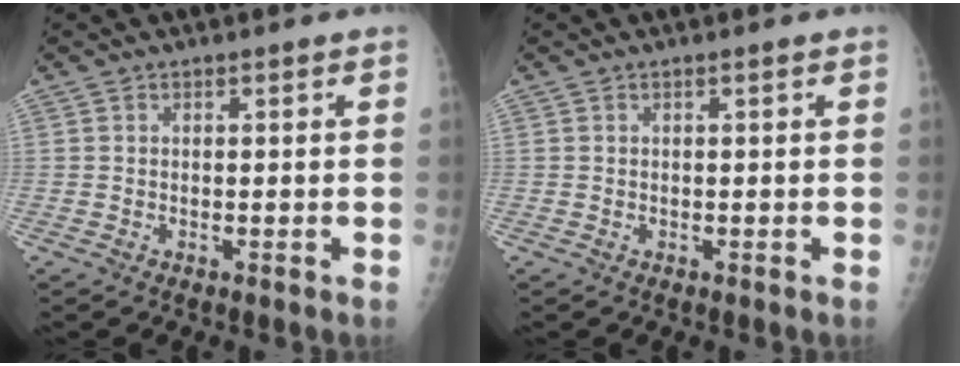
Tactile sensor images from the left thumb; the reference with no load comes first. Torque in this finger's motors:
{"motor_torque": [-0.07, 0.01, -0.11, -0.06, 0.00]}